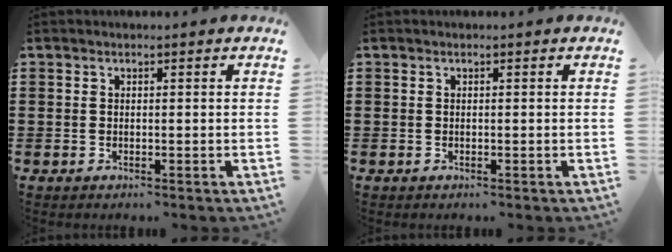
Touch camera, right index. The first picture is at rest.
{"total": 0.0}